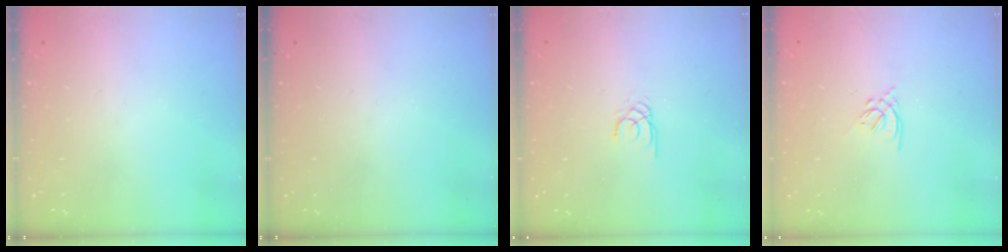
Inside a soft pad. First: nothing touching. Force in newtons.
{"total": 0.0}
{"total": 1.5, "press": 1.5, "slide": 0.1}
{"total": 1.3, "press": 1.1, "slide": 0.6}